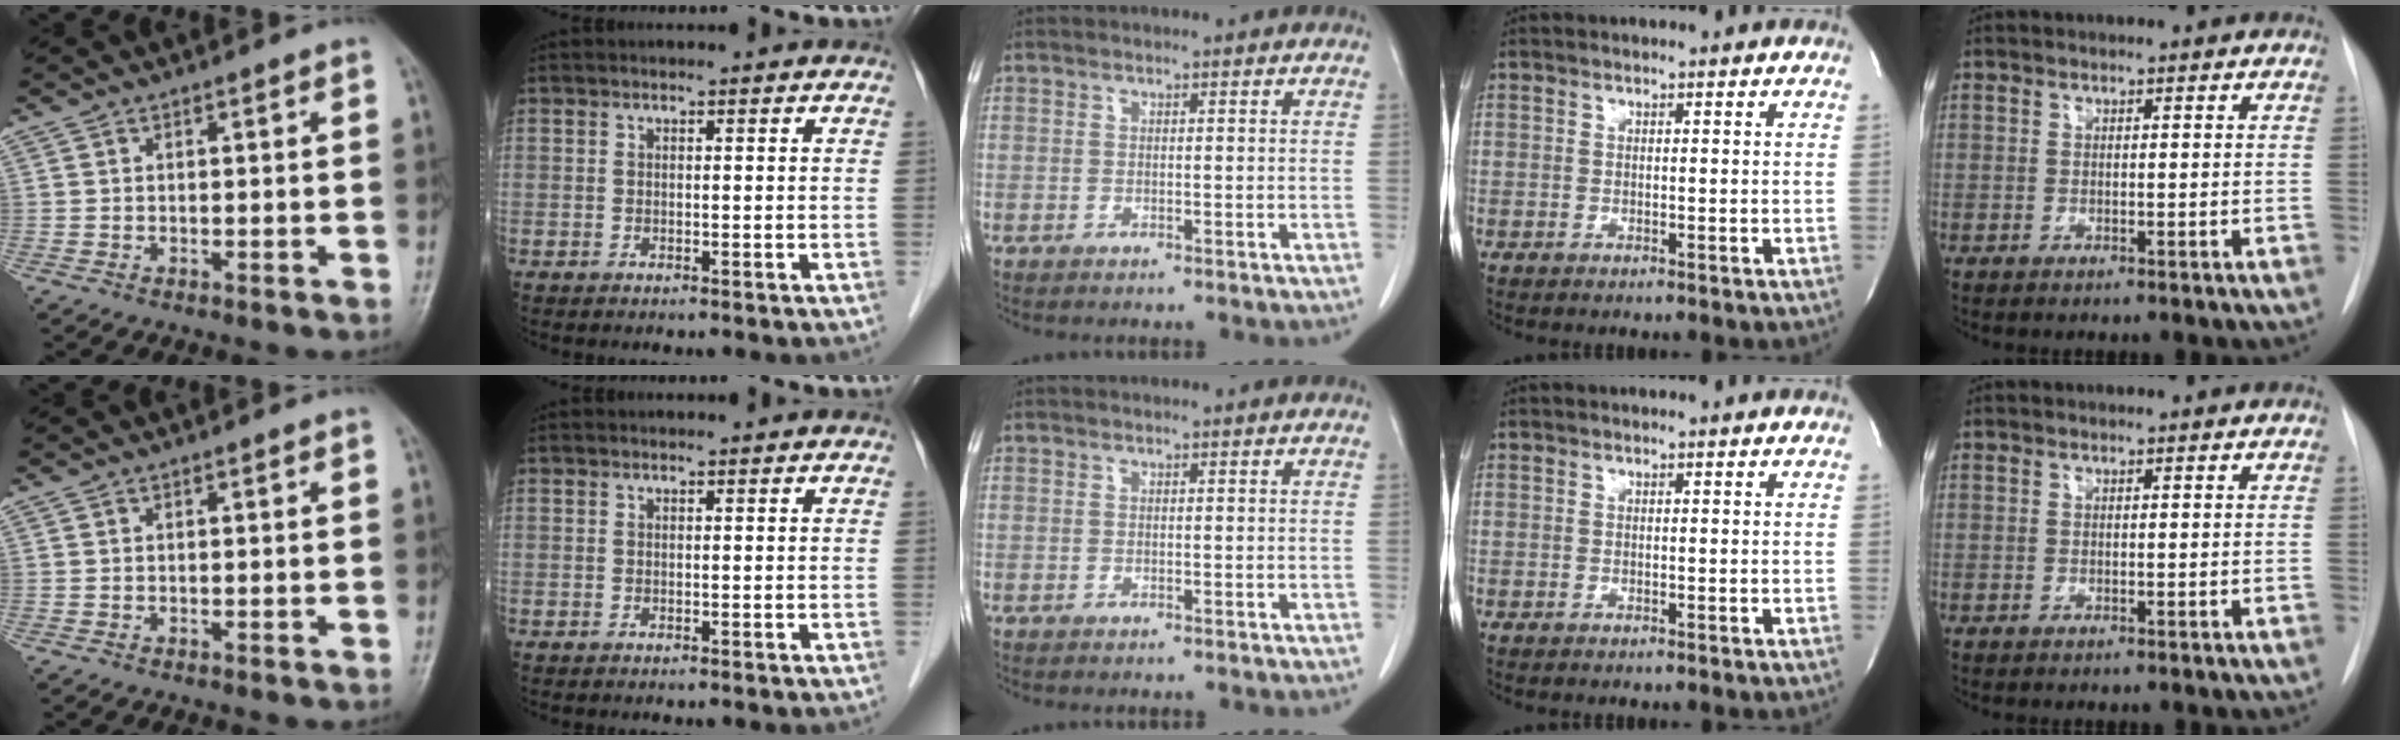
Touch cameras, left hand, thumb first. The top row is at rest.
{}